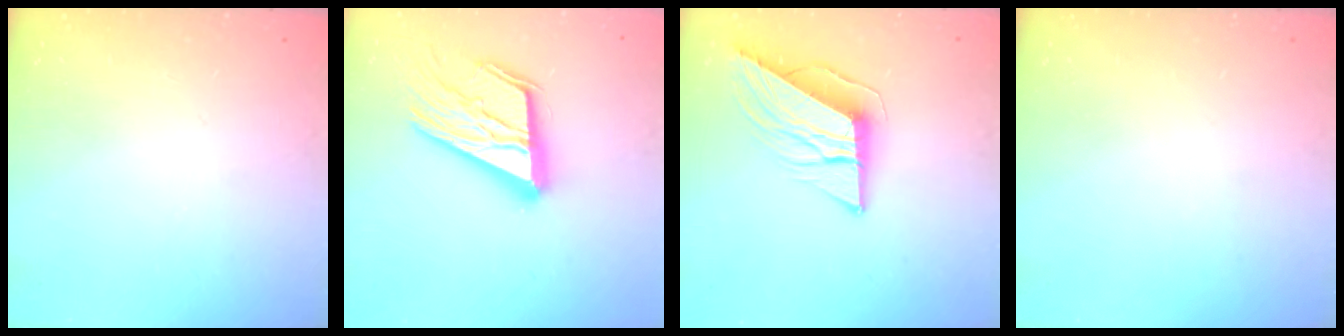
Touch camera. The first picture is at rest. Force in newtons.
{"total": 20.9, "press": 20.8, "slide": 2.2}
{"total": 12.4, "press": 12.3, "slide": 1.5}
{"total": 0.0}